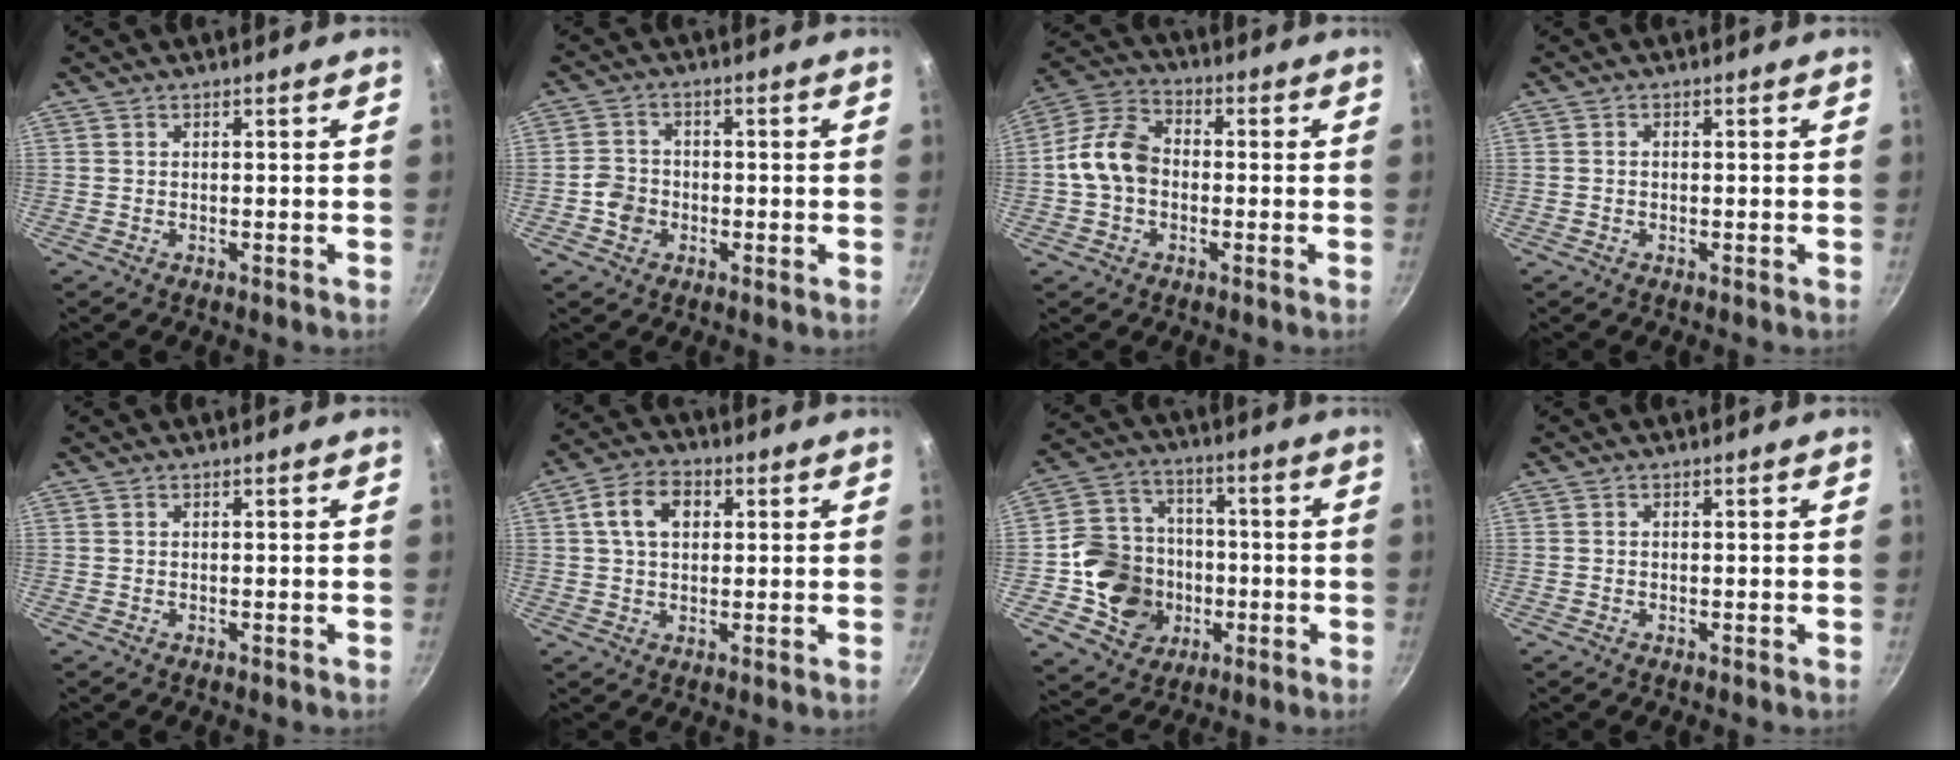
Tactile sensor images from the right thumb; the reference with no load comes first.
{"total": 4.4, "force": [-1.4, 3.8, 1.7], "torque": [-0.020, 0.019, -0.033]}
{"total": 10.3, "force": [-1.0, 7.7, 6.9], "torque": [-0.107, 0.033, -0.038]}
{"total": 0.8, "force": [-0.1, 0.6, 0.5], "torque": [-0.008, 0.005, -0.002]}
{"total": 0.0}
{"total": 8.2, "force": [2.0, 5.8, 5.5], "torque": [-0.078, 0.013, 0.026]}
{"total": 15.3, "force": [-2.7, 13.6, 6.4], "torque": [-0.084, 0.035, -0.047]}
{"total": 0.0}